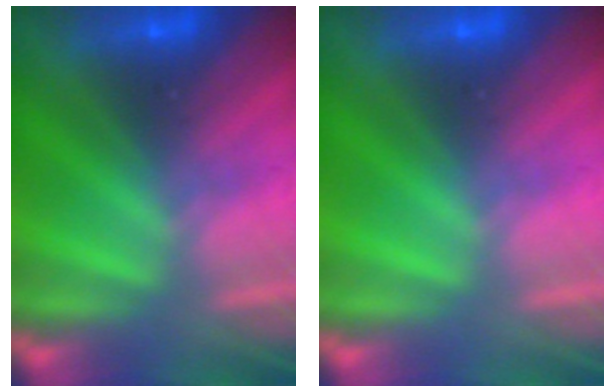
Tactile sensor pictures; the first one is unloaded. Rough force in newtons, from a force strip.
{"total": 0.0}